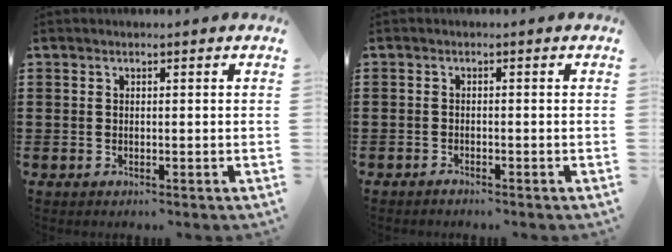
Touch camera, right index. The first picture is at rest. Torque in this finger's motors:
{"motor_torque": [-0.28, 0.38, -0.16, -0.17]}